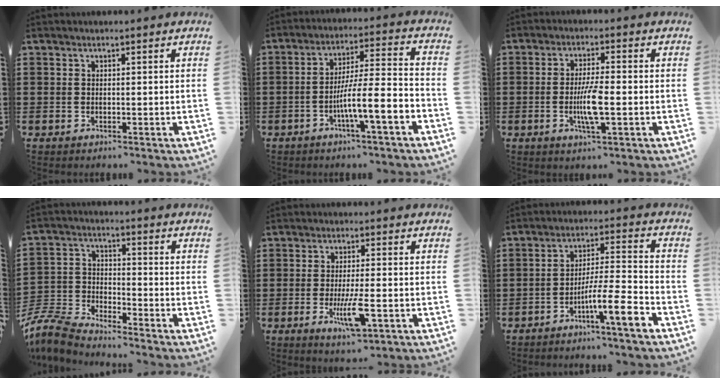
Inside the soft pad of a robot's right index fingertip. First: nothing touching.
{"total": 9.5, "force": [-4.3, 1.3, 8.3], "torque": [-0.138, 0.002, -0.075]}
{"total": 5.9, "force": [-1.3, 0.9, 5.7], "torque": [-0.117, -0.011, -0.029]}
{"total": 7.3, "force": [-7.1, 0.8, 1.7], "torque": [-0.062, -0.004, -0.148]}
{"total": 7.1, "force": [-2.5, 1.6, 6.4], "torque": [-0.129, -0.017, -0.043]}
{"total": 9.2, "force": [-5.3, 0.6, 7.5], "torque": [-0.130, -0.002, -0.095]}